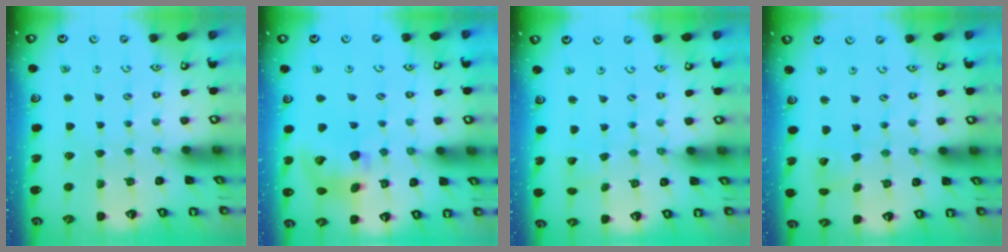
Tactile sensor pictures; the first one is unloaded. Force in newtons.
{"total": 12.1, "press": 11.9, "slide": 1.8}
{"total": 2.2, "press": 2.2, "slide": 0.2}
{"total": 2.2, "press": 2.2, "slide": 0.1}